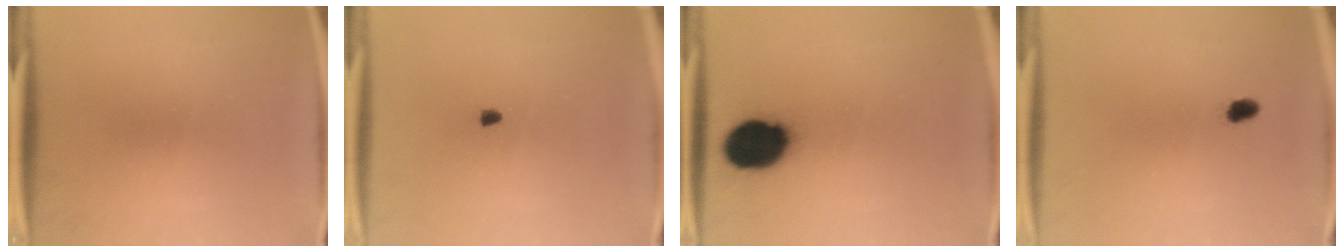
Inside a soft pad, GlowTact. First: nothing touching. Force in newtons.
{"total": 1.0}
{"total": 14.8}
{"total": 1.8}